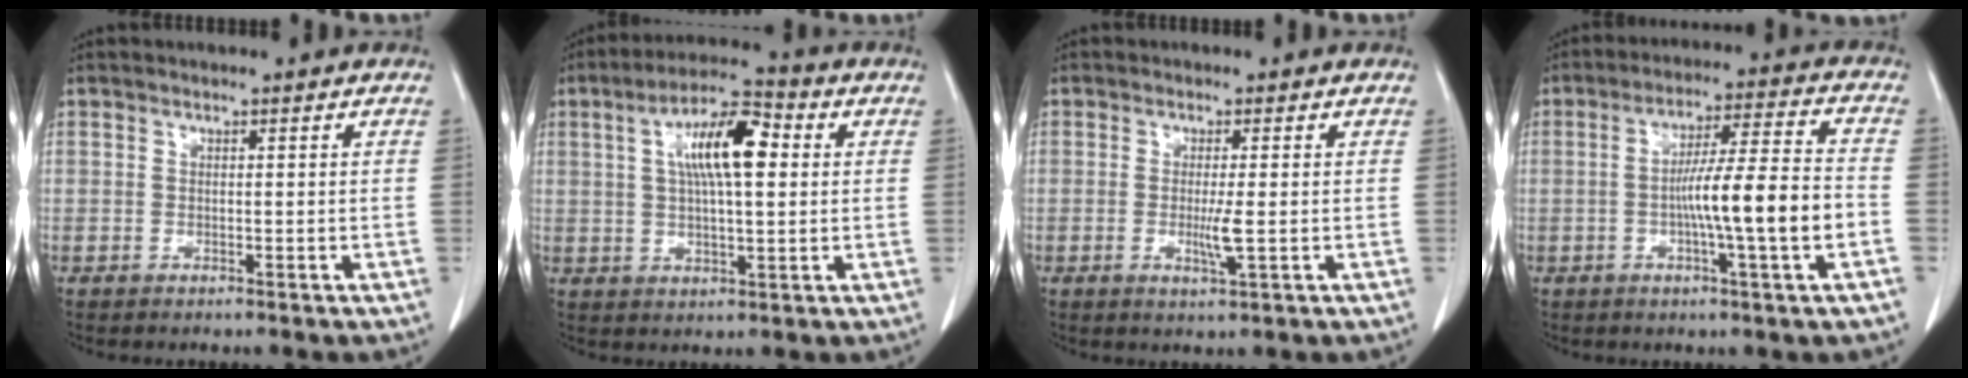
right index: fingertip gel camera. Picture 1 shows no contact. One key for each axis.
{"total": 10.8, "fx": 2.5, "fy": 2.9, "fz": 10.1, "tx": -0.186, "ty": 0.026, "tz": 0.038}
{"total": 3.1, "fx": -0.4, "fy": 0.0, "fz": 3.1, "tx": -0.058, "ty": -0.006, "tz": -0.004}
{"total": 11.8, "fx": -2.6, "fy": -0.4, "fz": 11.5, "tx": -0.193, "ty": 0.004, "tz": -0.047}